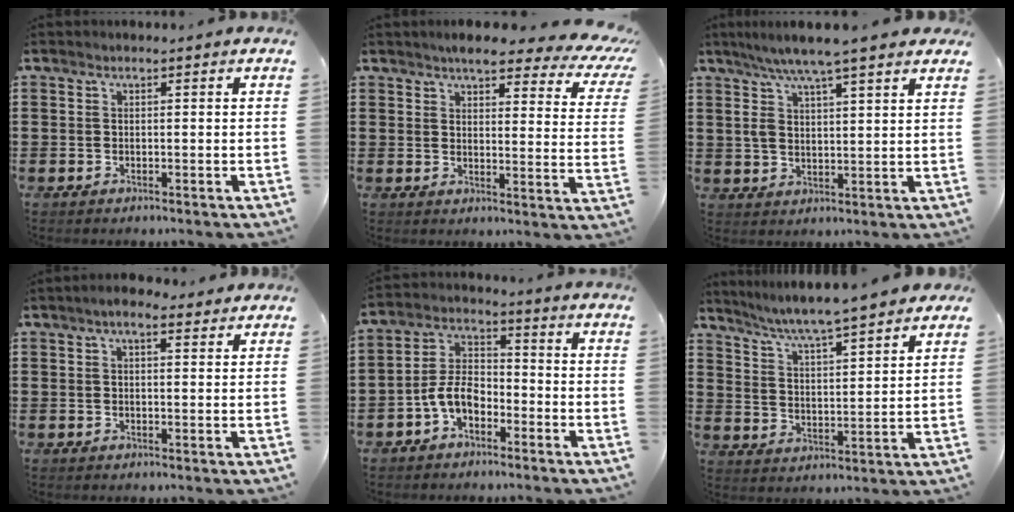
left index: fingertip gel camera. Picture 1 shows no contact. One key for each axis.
{"total": 5.9, "fx": 4.9, "fy": 1.3, "fz": 3.0, "tx": -0.062, "ty": -0.022, "tz": 0.082}
{"total": 6.8, "fx": 4.9, "fy": 1.1, "fz": 4.6, "tx": -0.102, "ty": -0.007, "tz": 0.084}
{"total": 1.8, "fx": 1.4, "fy": 0.7, "fz": 0.8, "tx": -0.018, "ty": 0.006, "tz": 0.026}
{"total": 6.1, "fx": -3.6, "fy": 3.4, "fz": 3.5, "tx": -0.090, "ty": 0.007, "tz": -0.076}
{"total": 6.0, "fx": 5.6, "fy": -0.5, "fz": 2.2, "tx": -0.066, "ty": -0.036, "tz": 0.094}